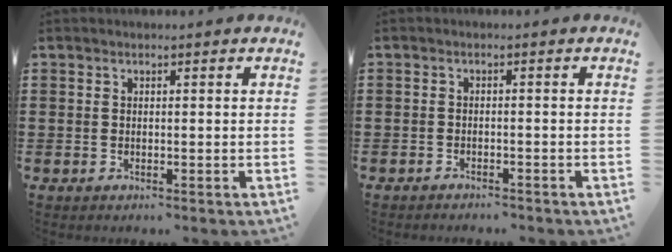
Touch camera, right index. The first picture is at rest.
{"total": 1.5, "force": [-1.5, 0.1, -0.1], "torque": [-0.003, 0.002, -0.032]}